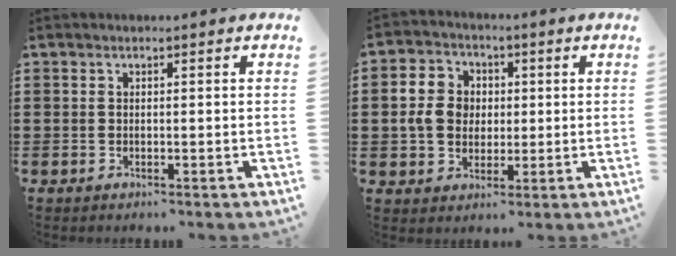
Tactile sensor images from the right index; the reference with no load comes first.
{"total": 7.1, "force": [0.3, 6.1, 3.7], "torque": [-0.110, 0.012, 0.000]}